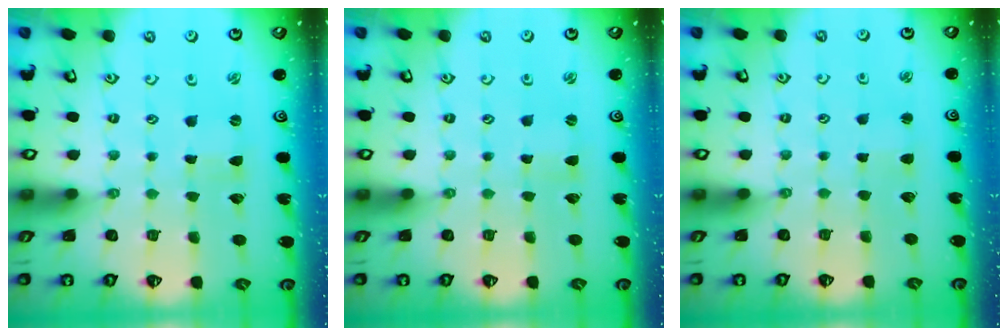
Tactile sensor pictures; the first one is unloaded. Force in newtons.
{"total": 1.0, "press": 1.0, "slide": 0.1}
{"total": 2.5, "press": 2.5, "slide": 0.2}